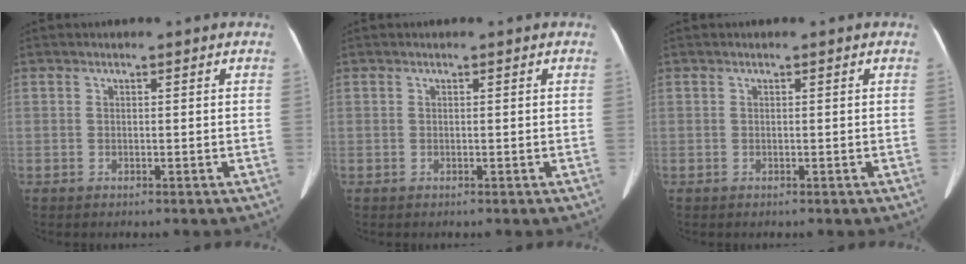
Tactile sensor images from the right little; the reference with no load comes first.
{"total": 0.0}
{"total": 0.0}